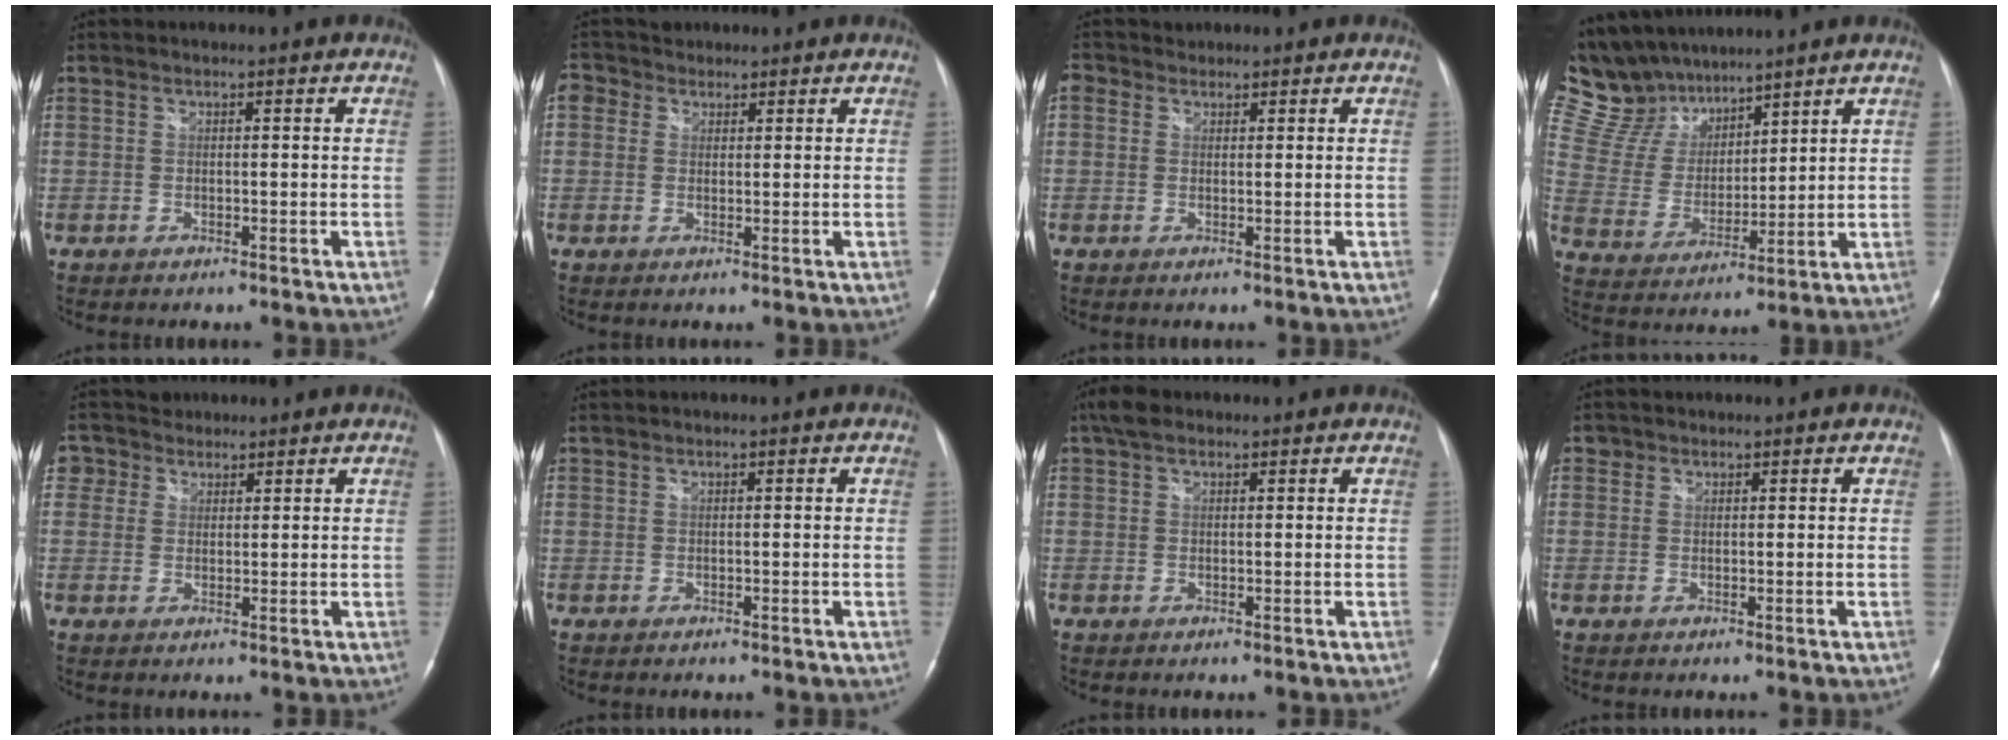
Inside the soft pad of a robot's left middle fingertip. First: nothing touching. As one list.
[{"total": 3.1, "force": [1.7, 2.6, 0.4], "torque": [-0.013, 0.018, 0.027]}, {"total": 2.5, "force": [1.3, 2.1, 0.4], "torque": [-0.011, 0.013, 0.023]}, {"total": 12.3, "force": [11.0, 4.5, 2.9], "torque": [-0.077, 0.025, 0.225]}, {"total": 3.5, "force": [2.3, 2.5, -0.6], "torque": [0.016, 0.013, 0.035]}, {"total": 0.0}, {"total": 3.1, "force": [2.1, 1.5, 1.6], "torque": [-0.036, 0.017, 0.037]}, {"total": 0.9, "force": [0.6, 0.8, -0.1], "torque": [0.010, -0.004, 0.005]}]